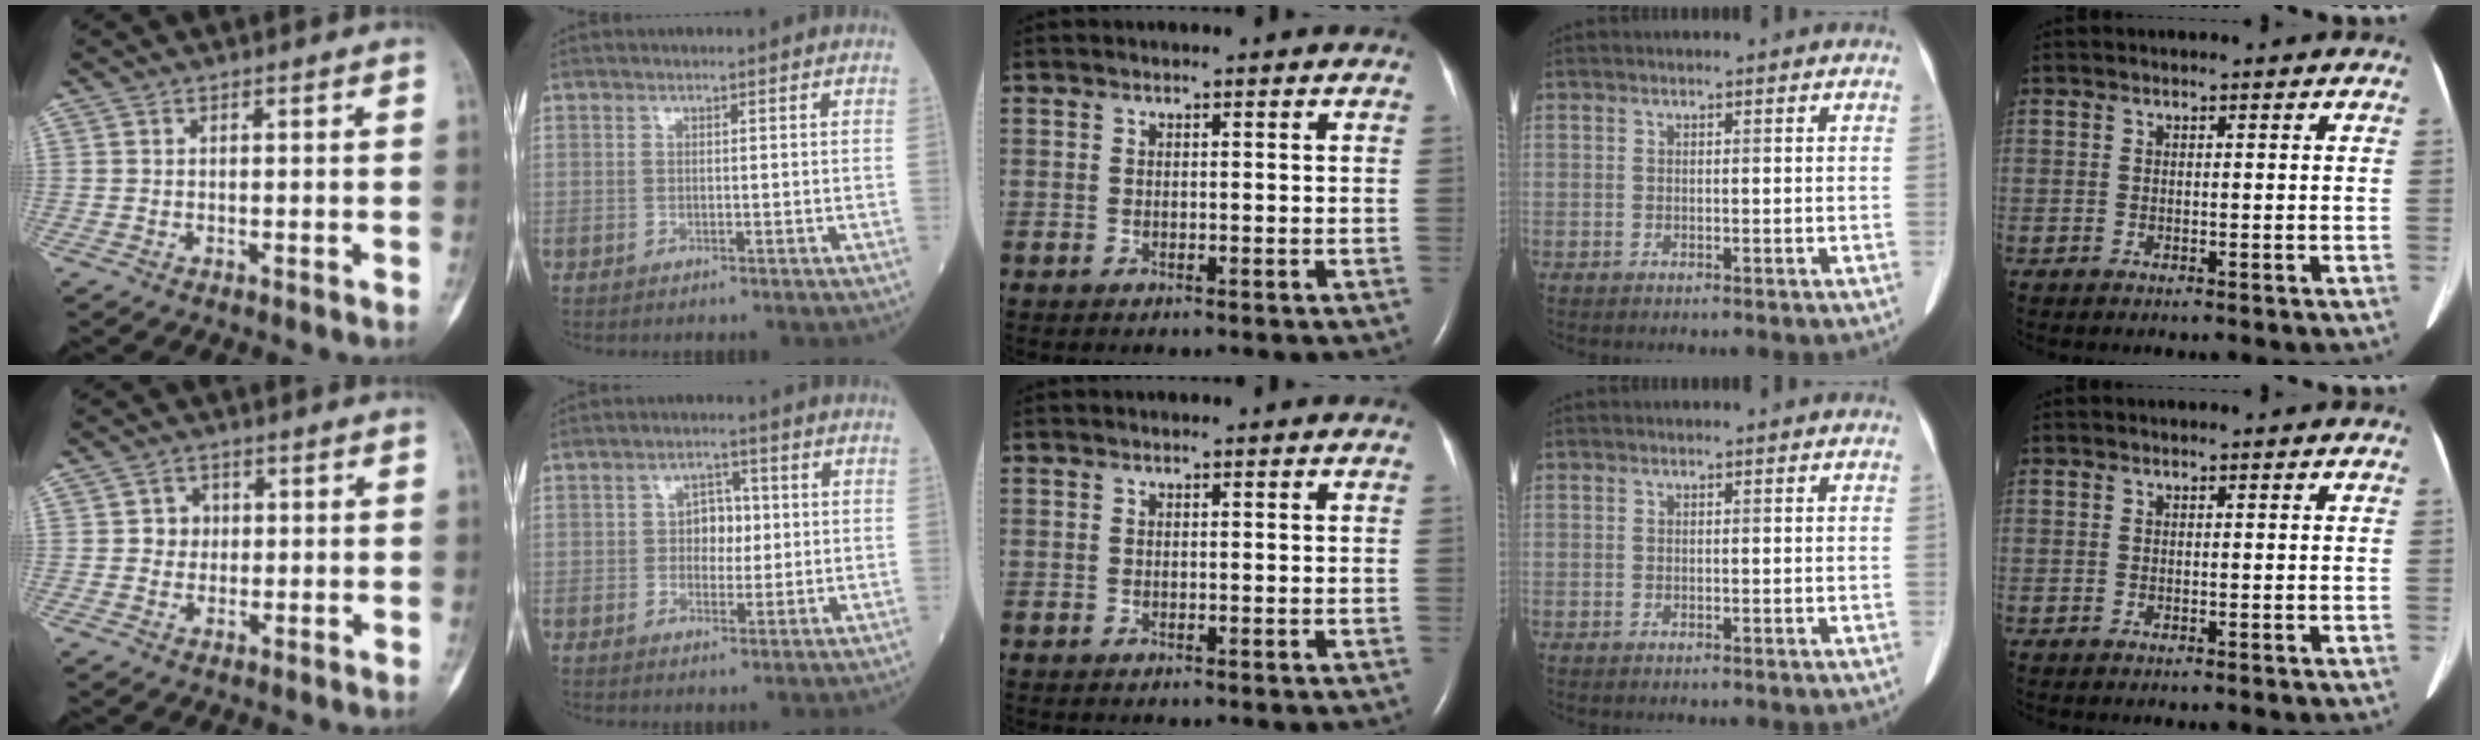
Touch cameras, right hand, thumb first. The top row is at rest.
{"thumb": {"total": 3.5, "force": [0.4, 3.3, 1.1], "torque": [0.008, 0.006, 0.000]}, "index": {"total": 4.2, "force": [0.3, 2.9, 3.1], "torque": [-0.041, 0.011, 0.004]}}